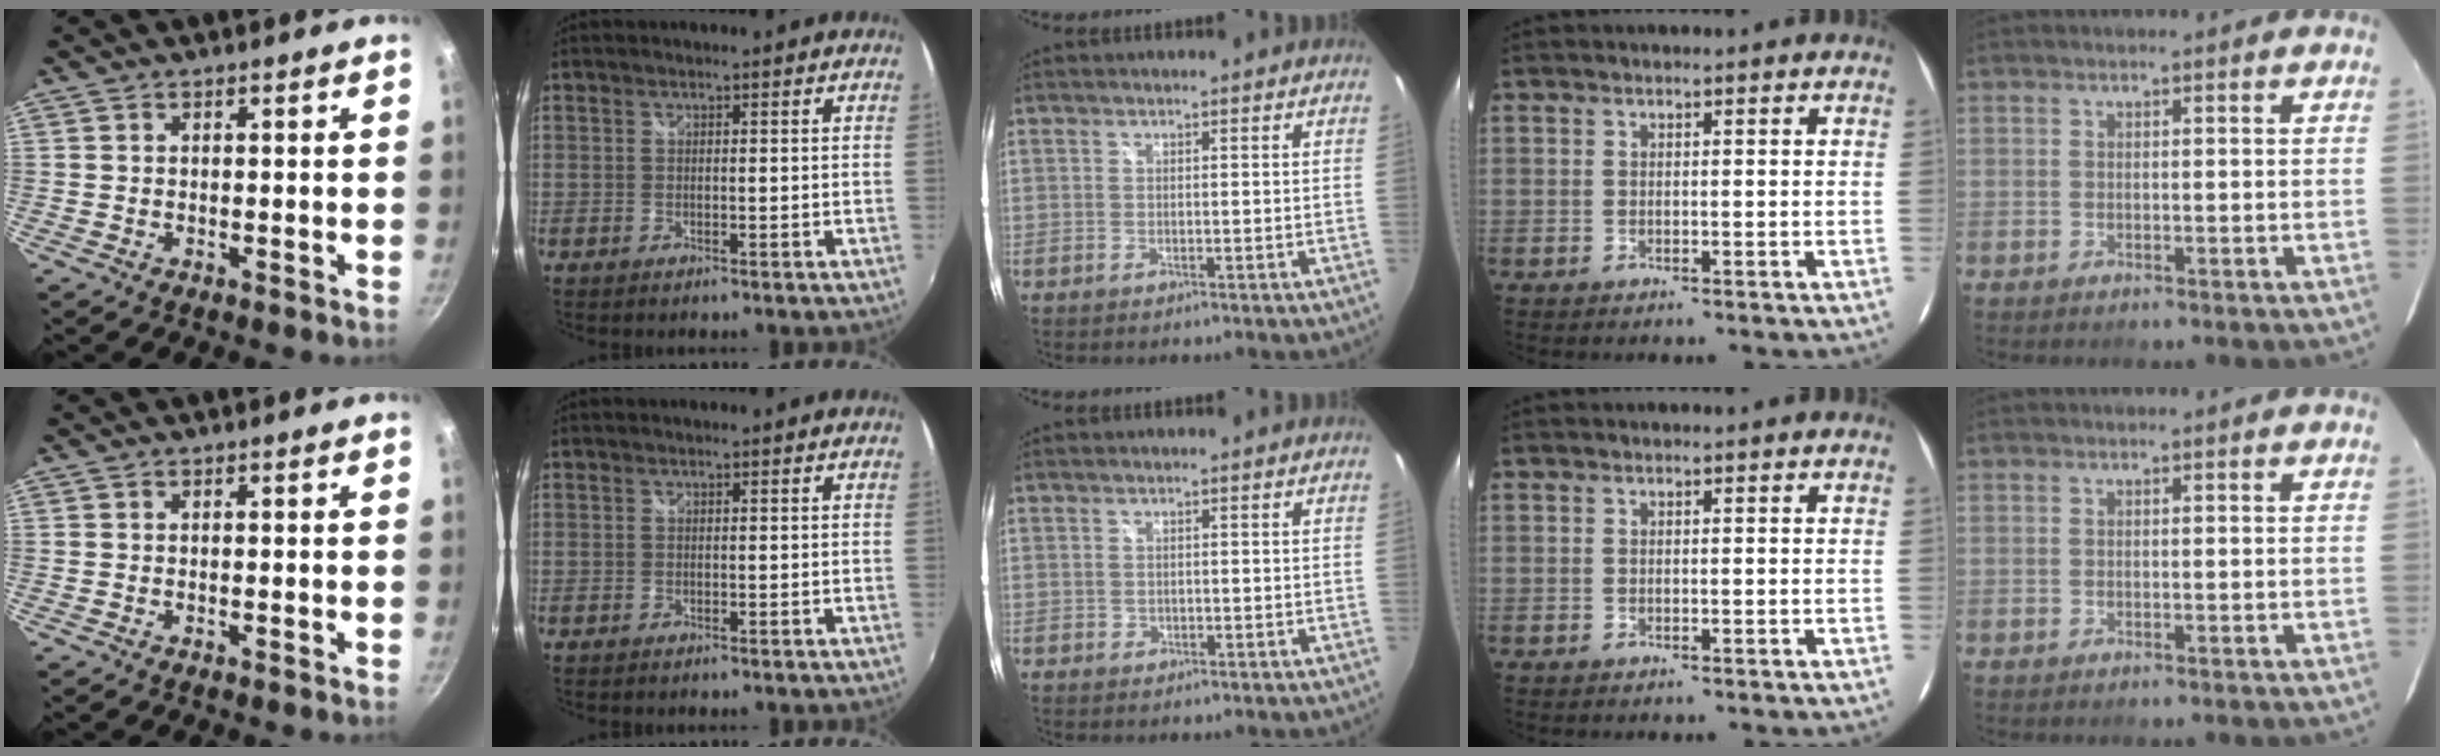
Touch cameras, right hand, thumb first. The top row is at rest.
{"middle": {"total": 0.7, "force": [-0.2, 0.7, 0.1], "torque": [0.001, -0.003, -0.003]}}